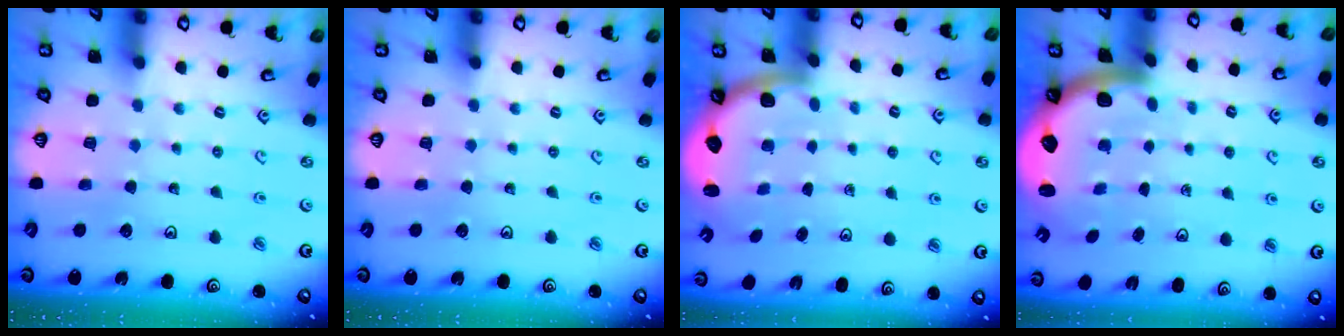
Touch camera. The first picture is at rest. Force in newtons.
{"total": 0.0}
{"total": 2.8, "press": 2.2, "slide": 1.8}
{"total": 3.2, "press": 3.1, "slide": 0.5}